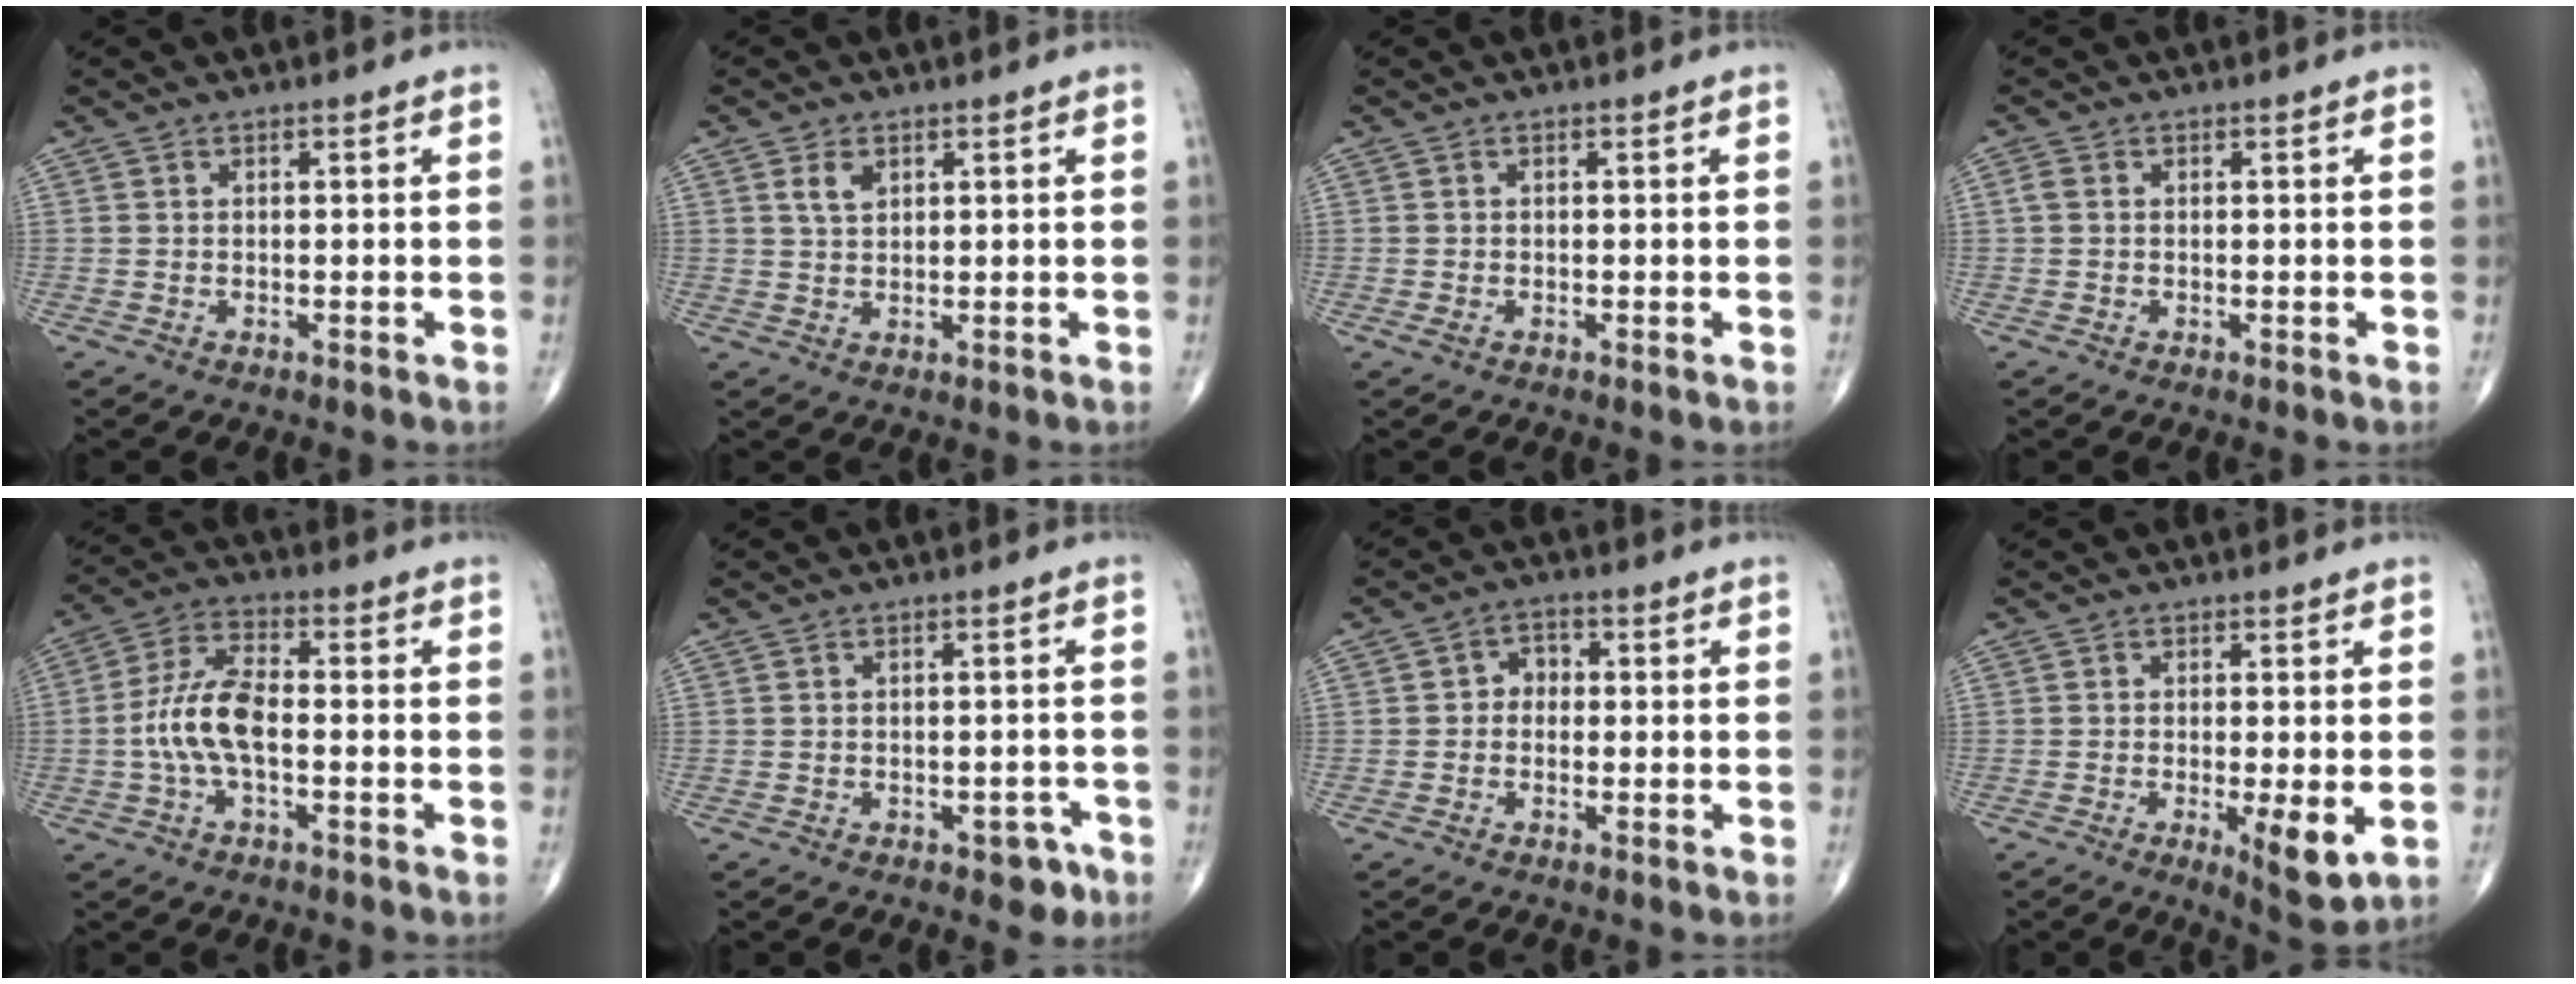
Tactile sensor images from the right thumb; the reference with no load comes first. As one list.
[{"total": 3.1, "force": [1.4, 1.9, 2.0], "torque": [-0.033, -0.005, 0.029]}, {"total": 0.9, "force": [-0.3, 0.4, 0.8], "torque": [-0.018, -0.002, -0.006]}, {"total": 1.3, "force": [0.1, 0.9, 0.8], "torque": [-0.018, 0.002, 0.001]}, {"total": 9.5, "force": [-1.6, 4.2, 8.4], "torque": [-0.182, 0.031, -0.035]}, {"total": 3.4, "force": [-2.0, 2.0, 1.9], "torque": [-0.002, 0.014, -0.021]}, {"total": 3.2, "force": [-0.2, 2.7, 1.8], "torque": [-0.009, 0.017, -0.013]}, {"total": 6.8, "force": [-1.5, 1.7, 6.4], "torque": [-0.099, -0.019, -0.022]}]